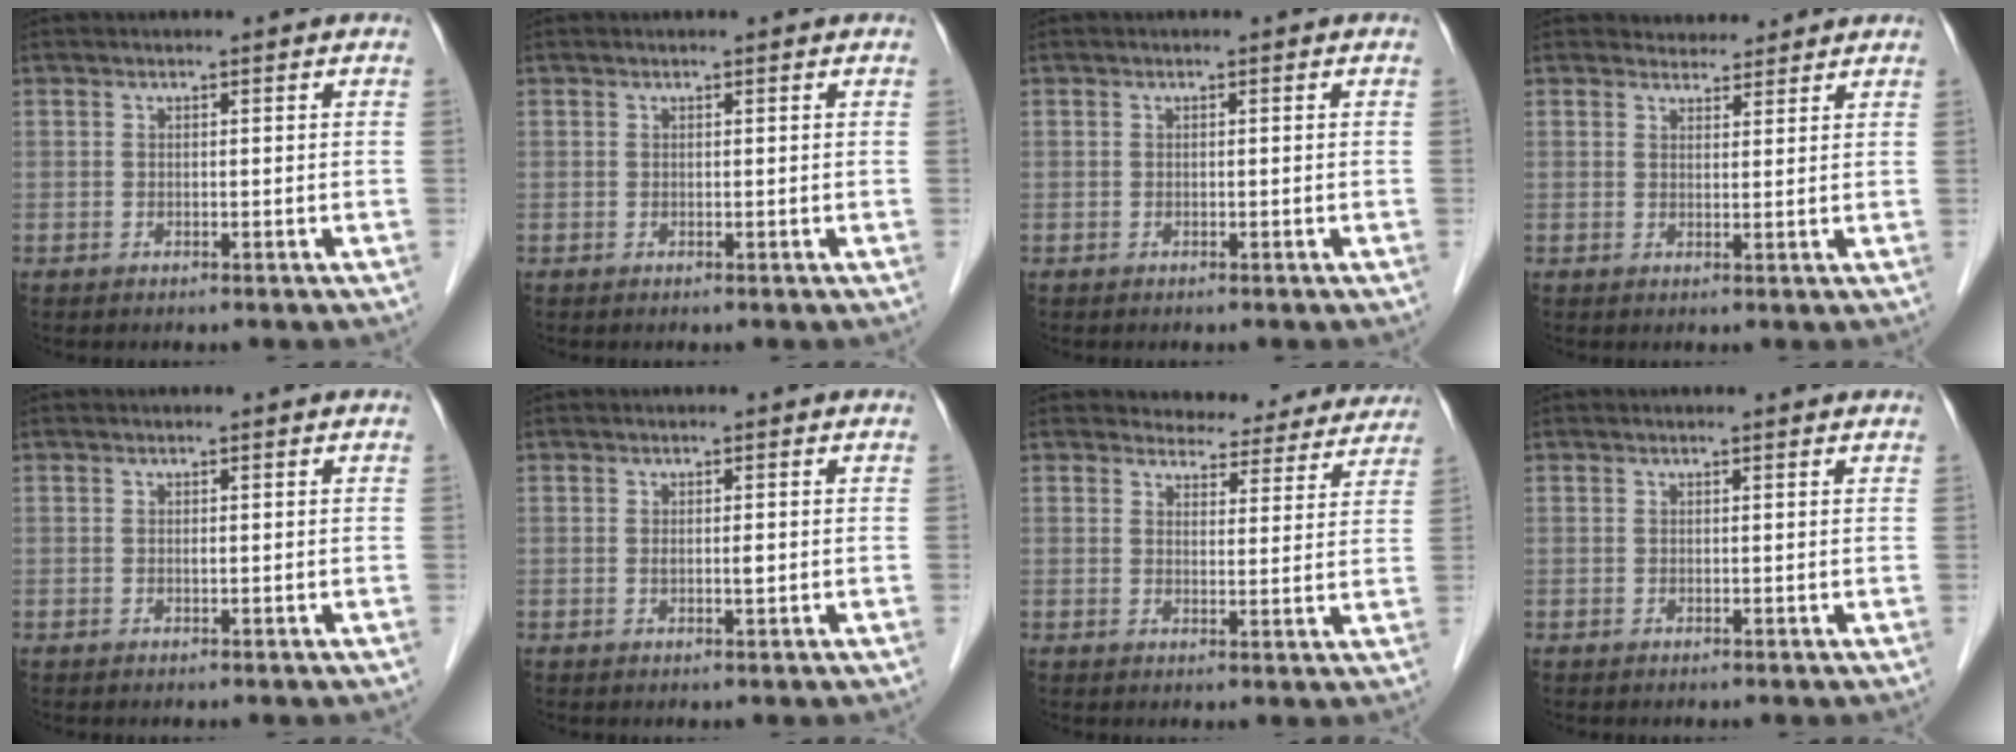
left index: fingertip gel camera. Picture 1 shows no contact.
{"total": 0.6, "force": [0.5, 0.0, 0.1], "torque": [-0.004, 0.003, 0.006]}
{"total": 0.0}
{"total": 3.6, "force": [3.4, 1.1, 0.0], "torque": [0.000, 0.009, 0.047]}
{"total": 0.0}
{"total": 1.0, "force": [0.1, 0.2, 1.0], "torque": [-0.019, -0.002, 0.002]}
{"total": 12.9, "force": [12.2, 3.9, 1.6], "torque": [0.015, -0.016, 0.124]}
{"total": 1.3, "force": [1.3, 0.1, 0.1], "torque": [-0.013, 0.004, 0.013]}